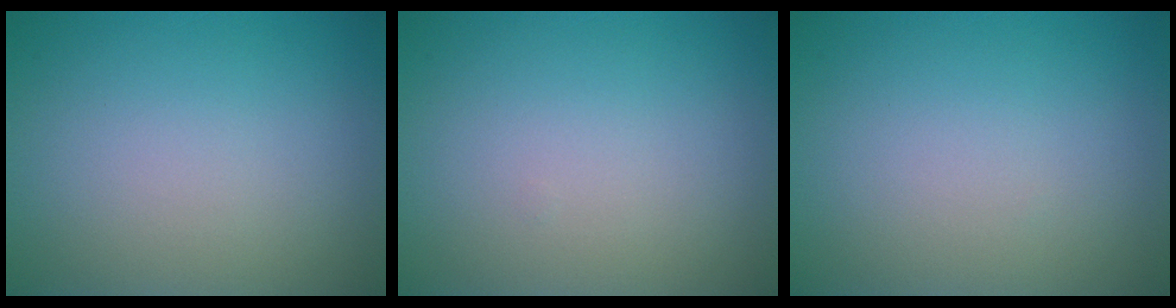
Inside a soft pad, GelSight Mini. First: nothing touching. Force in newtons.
{"total": 0.0}
{"total": 0.0}